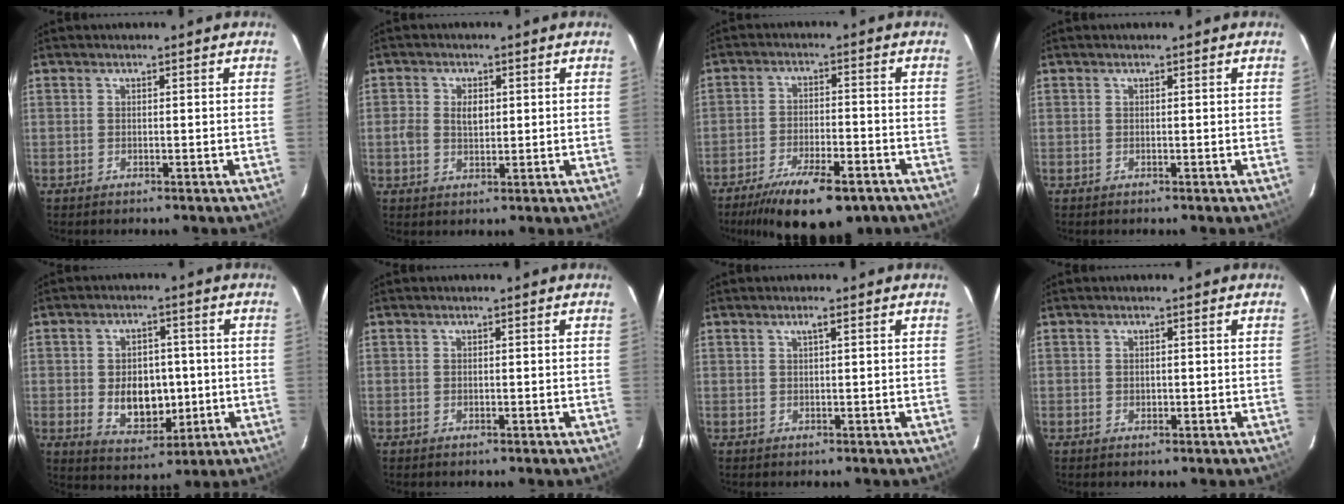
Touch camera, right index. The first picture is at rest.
{"total": 3.9, "force": [0.3, 2.6, 2.8], "torque": [-0.052, 0.005, 0.005]}
{"total": 15.4, "force": [-10.8, 5.1, 9.7], "torque": [-0.189, -0.026, -0.167]}
{"total": 0.0}
{"total": 9.7, "force": [-0.9, 6.8, 6.8], "torque": [-0.130, -0.002, 0.004]}
{"total": 0.0}
{"total": 1.1, "force": [0.5, 0.0, 1.0], "torque": [-0.017, 0.005, 0.009]}
{"total": 0.9, "force": [0.0, 0.7, 0.5], "torque": [-0.006, 0.001, 0.000]}